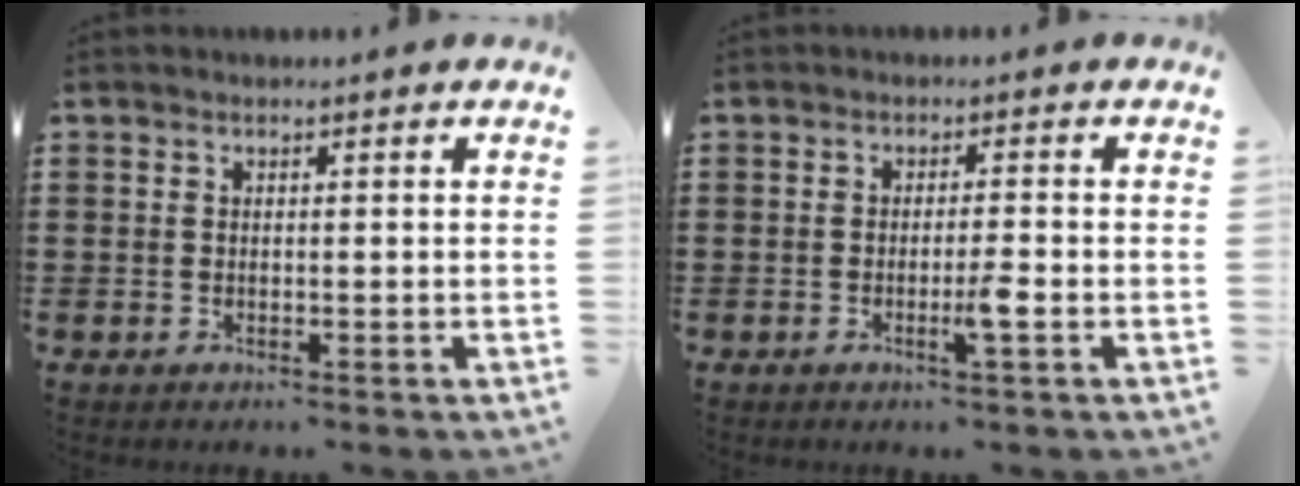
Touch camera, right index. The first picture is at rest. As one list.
[{"total": 3.4, "force": [-1.2, -0.1, 3.1], "torque": [-0.058, -0.008, -0.026]}]